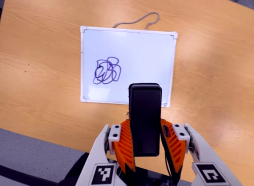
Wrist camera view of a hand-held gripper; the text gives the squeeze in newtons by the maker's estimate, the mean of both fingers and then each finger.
{"total": 4.6, "left": 3.4, "right": 5.8}